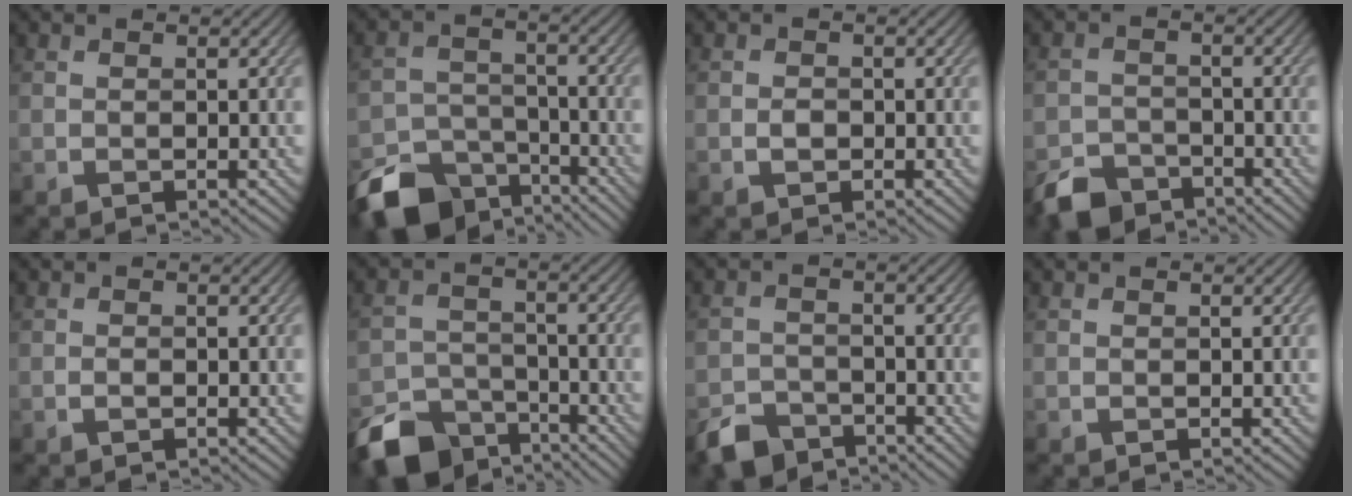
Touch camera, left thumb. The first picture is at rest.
{"total": 10.9, "force": [-7.9, 5.9, 4.7], "torque": [-0.096, -0.024, -0.137]}
{"total": 1.4, "force": [-0.5, 1.0, 0.8], "torque": [-0.015, -0.002, -0.012]}
{"total": 5.3, "force": [-4.4, 2.5, 1.7], "torque": [-0.035, -0.007, -0.089]}
{"total": 0.8, "force": [-0.4, 0.4, 0.5], "torque": [-0.012, -0.001, -0.007]}
{"total": 9.7, "force": [-7.3, 5.0, 4.0], "torque": [-0.083, -0.019, -0.131]}
{"total": 5.0, "force": [-4.1, 2.4, 1.6], "torque": [-0.033, -0.008, -0.084]}
{"total": 0.0}